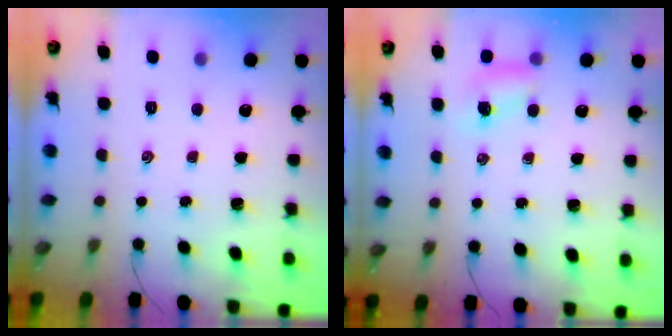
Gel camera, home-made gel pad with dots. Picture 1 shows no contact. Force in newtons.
{"total": 5.2, "press": 5.1, "slide": 0.7}